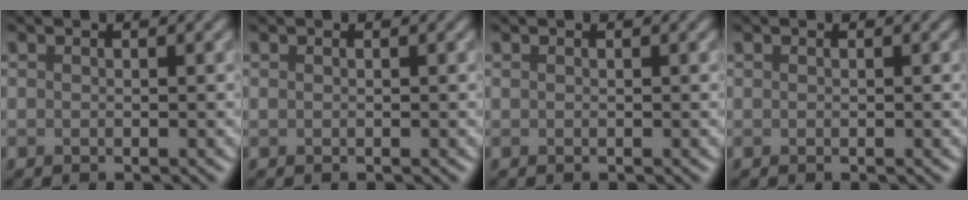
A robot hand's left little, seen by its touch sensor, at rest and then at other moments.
{"total": 0.0}
{"total": 0.0}
{"total": 0.0}